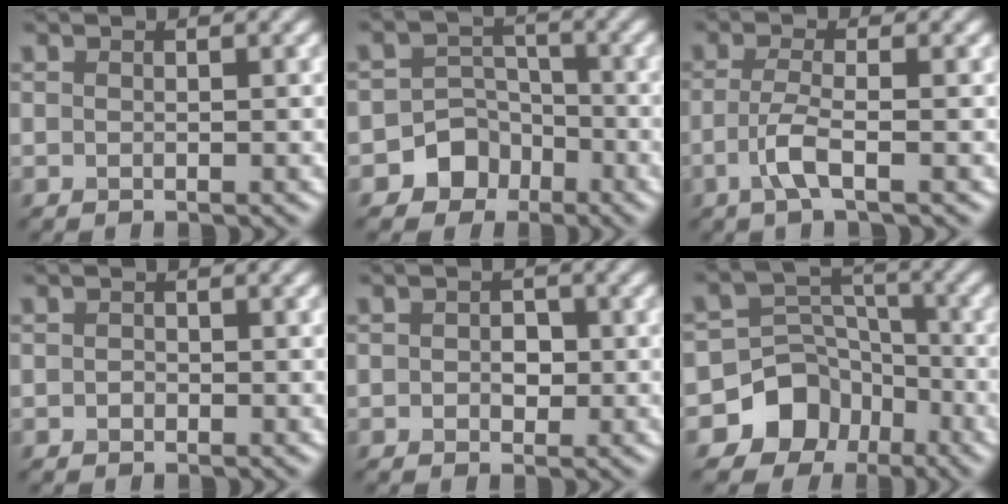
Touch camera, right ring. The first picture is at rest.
{"total": 5.2, "force": [-2.9, 4.3, 0.8], "torque": [0.021, 0.002, -0.069]}
{"total": 2.8, "force": [-1.0, 0.6, 2.6], "torque": [-0.057, 0.000, -0.027]}
{"total": 0.6, "force": [-0.2, 0.5, 0.2], "torque": [-0.001, -0.004, -0.004]}
{"total": 1.8, "force": [0.0, 1.3, 1.2], "torque": [-0.016, -0.001, -0.003]}
{"total": 8.6, "force": [-5.1, 6.8, 1.6], "torque": [-0.007, 0.008, -0.105]}